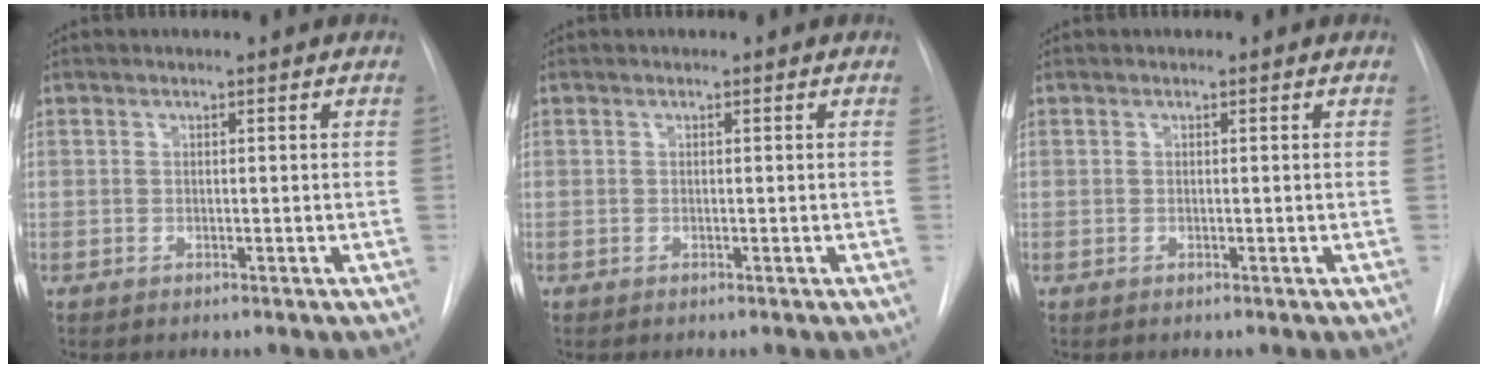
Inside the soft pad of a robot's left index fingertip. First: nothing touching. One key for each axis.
{"total": 0.0}
{"total": 0.0}